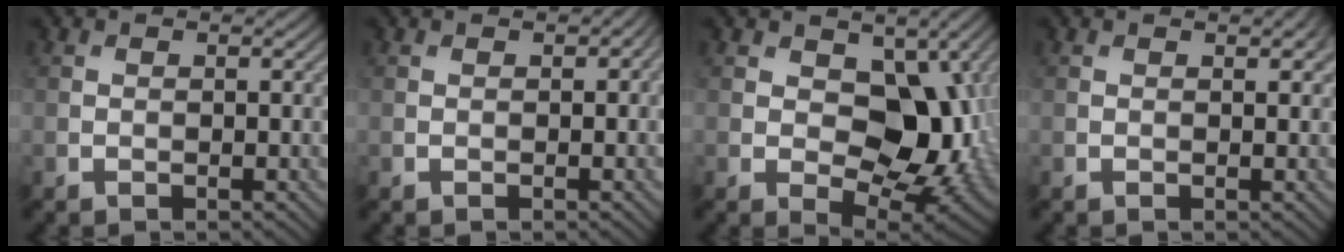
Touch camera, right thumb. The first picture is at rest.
{"total": 0.9, "force": [0.3, 0.7, 0.6], "torque": [-0.007, -0.002, 0.004]}
{"total": 11.0, "force": [1.0, 7.2, 8.2], "torque": [-0.125, -0.012, 0.012]}
{"total": 1.0, "force": [0.6, 0.3, 0.7], "torque": [-0.009, 0.000, 0.010]}